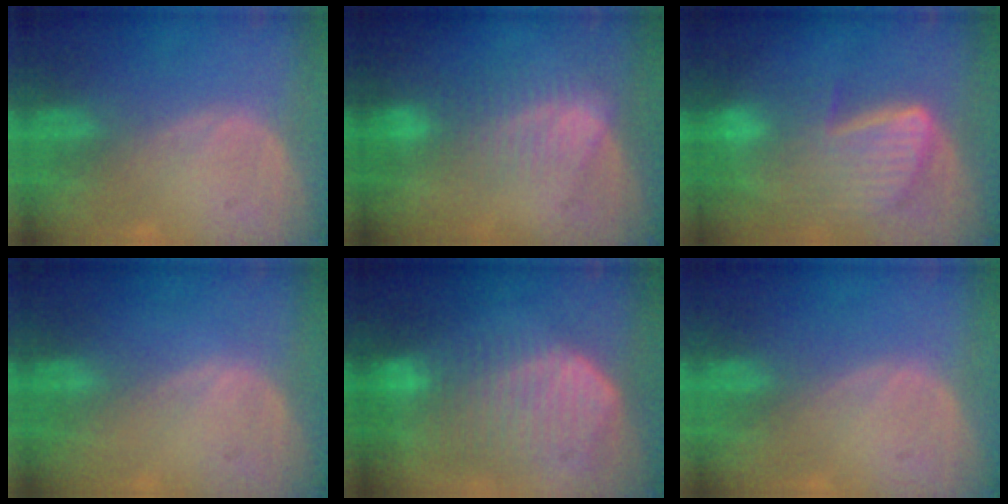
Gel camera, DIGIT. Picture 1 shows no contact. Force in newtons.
{"total": 7.4, "press": 6.2, "slide": 3.9}
{"total": 9.2, "press": 8.1, "slide": 4.3}
{"total": 0.0}
{"total": 10.5, "press": 9.2, "slide": 5.1}
{"total": 0.0}